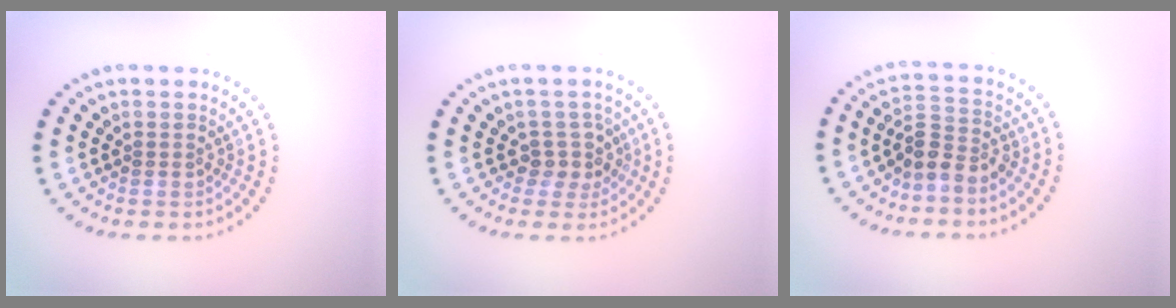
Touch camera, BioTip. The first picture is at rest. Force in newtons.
{"total": 2.3, "press": 1.8, "slide": 1.5}
{"total": 3.0, "press": 2.6, "slide": 1.5}